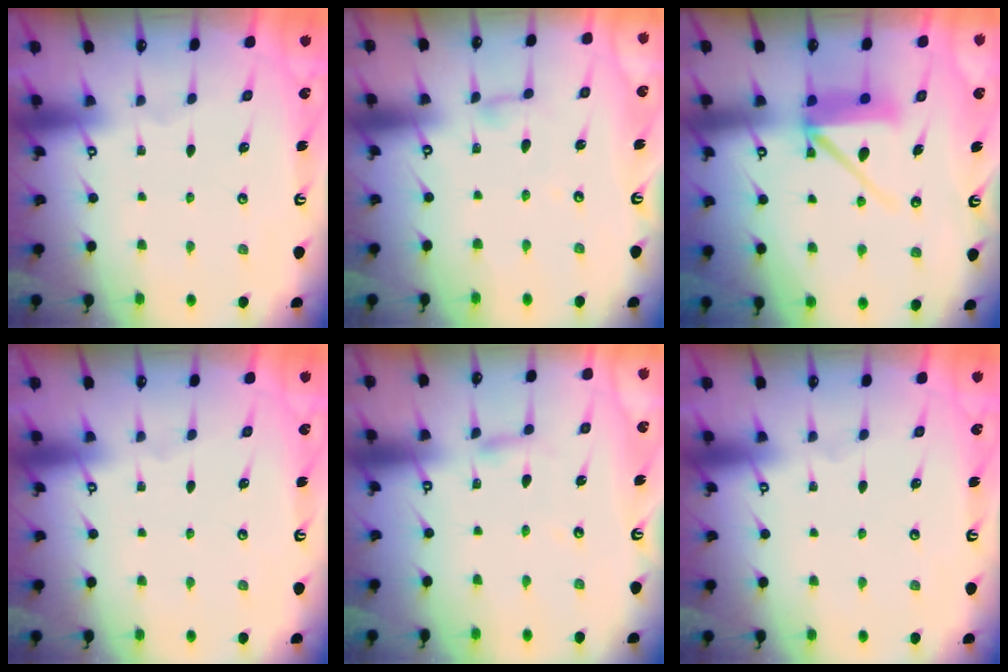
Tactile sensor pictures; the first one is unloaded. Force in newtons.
{"total": 3.6, "press": 3.6, "slide": 0.2}
{"total": 9.9, "press": 9.8, "slide": 1.5}
{"total": 0.0}
{"total": 2.5, "press": 2.5, "slide": 0.1}
{"total": 0.0}